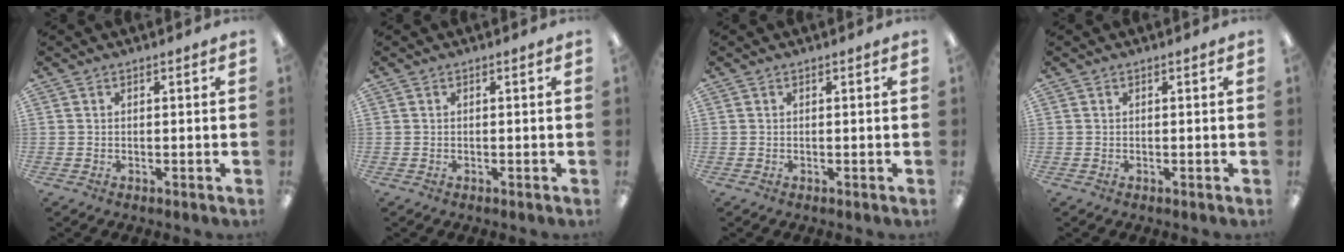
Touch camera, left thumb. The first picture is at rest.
{"total": 0.0}
{"total": 0.0}
{"total": 0.0}